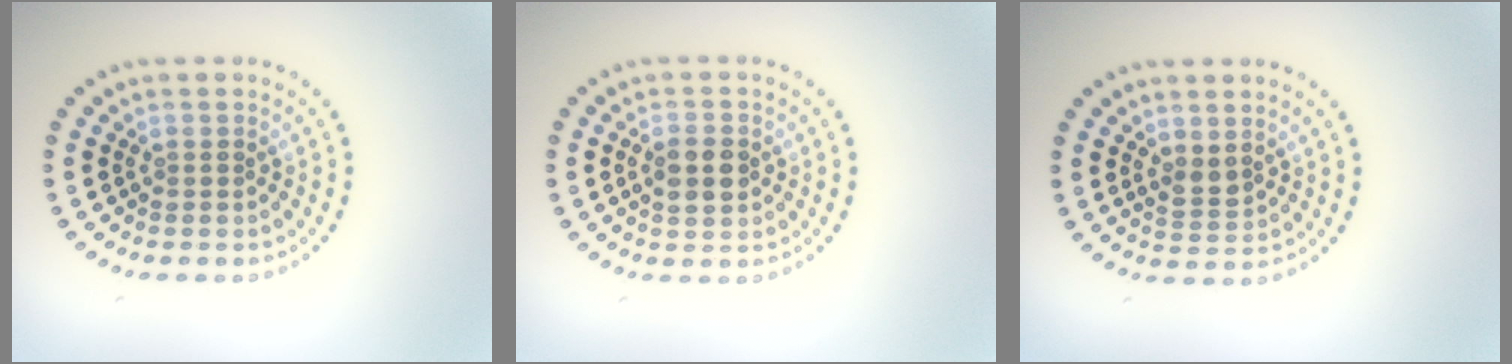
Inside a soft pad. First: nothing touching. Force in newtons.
{"total": 2.8, "press": 2.8, "slide": 0.2}
{"total": 1.5, "press": 1.4, "slide": 0.7}